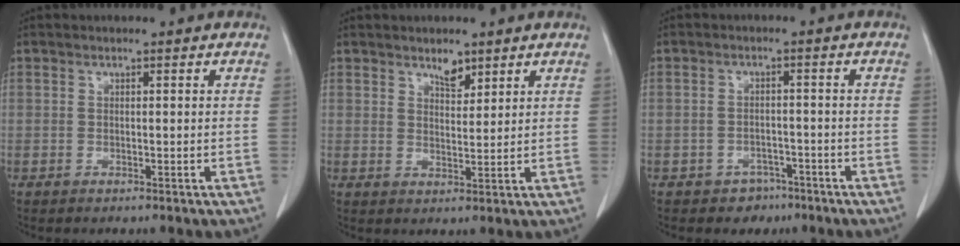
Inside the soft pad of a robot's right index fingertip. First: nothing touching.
{"total": 2.9, "force": [2.3, 1.2, 1.4], "torque": [-0.024, -0.006, 0.041]}
{"total": 3.6, "force": [-2.4, 2.6, 0.5], "torque": [-0.006, 0.012, -0.028]}